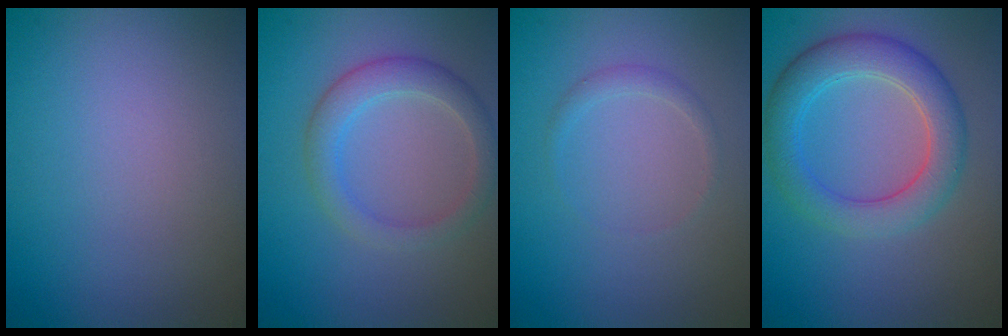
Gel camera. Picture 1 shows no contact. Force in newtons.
{"total": 3.1, "press": 3.1, "slide": 0.1}
{"total": 0.9, "press": 0.9, "slide": 0.0}
{"total": 4.9, "press": 4.9, "slide": 0.4}